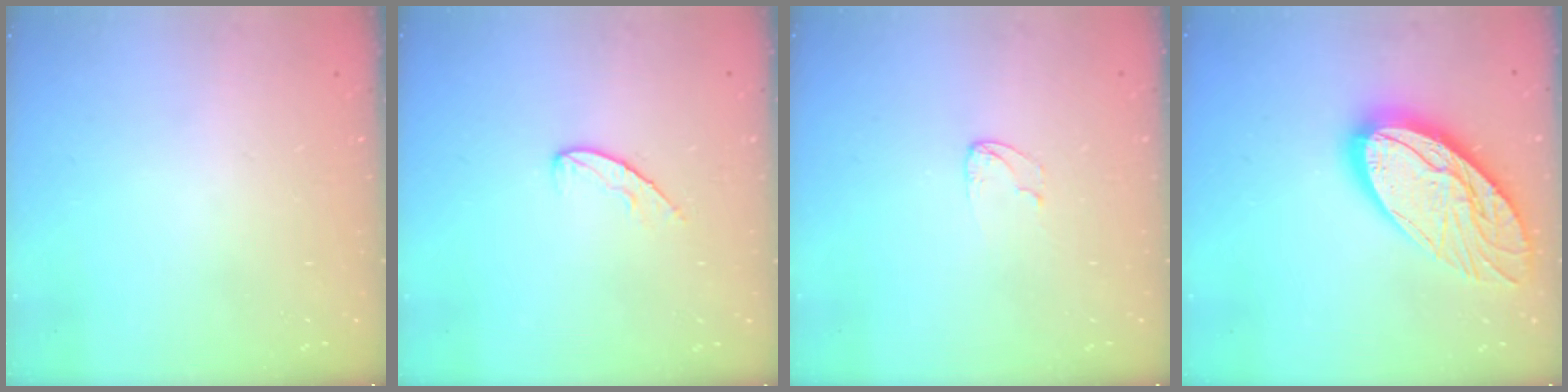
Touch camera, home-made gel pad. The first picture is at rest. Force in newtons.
{"total": 6.6, "press": 6.6, "slide": 0.6}
{"total": 4.0, "press": 4.0, "slide": 0.3}
{"total": 22.4, "press": 22.3, "slide": 2.1}